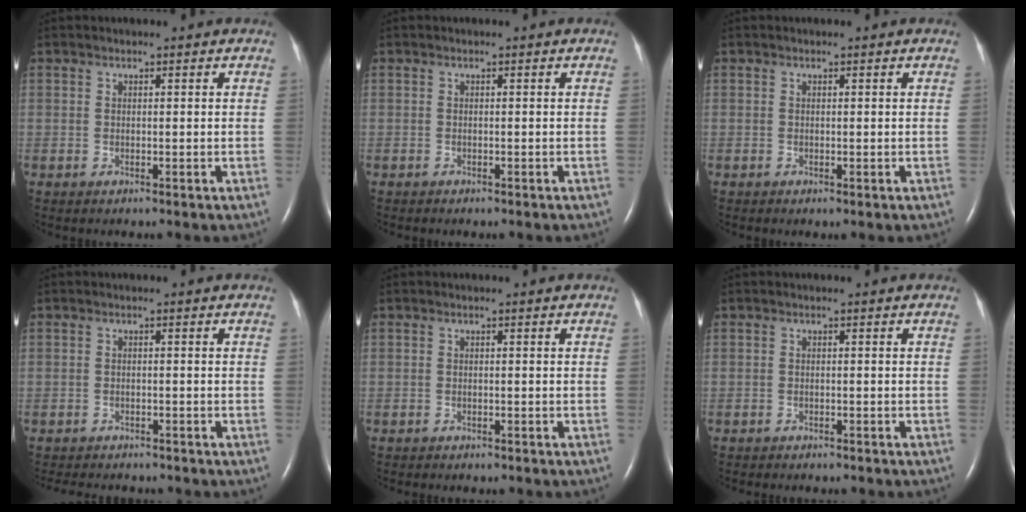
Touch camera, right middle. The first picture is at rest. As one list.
[{"total": 0.6, "force": [-0.4, 0.1, 0.3], "torque": [-0.008, -0.001, -0.003]}, {"total": 0.0}, {"total": 8.6, "force": [-7.6, 2.7, 3.1], "torque": [-0.049, -0.003, -0.093]}, {"total": 4.4, "force": [-3.8, 1.1, 1.9], "torque": [-0.029, -0.007, -0.039]}, {"total": 6.6, "force": [-5.8, 1.6, 2.8], "torque": [-0.030, -0.007, -0.063]}]